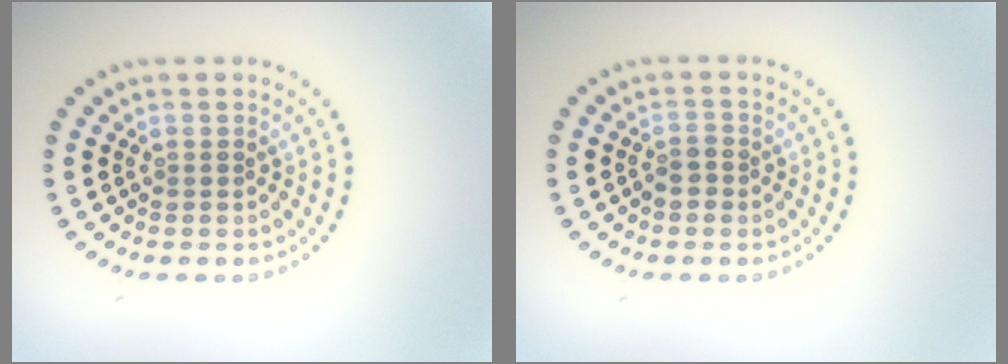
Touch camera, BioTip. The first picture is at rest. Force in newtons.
{"total": 1.5, "press": 1.3, "slide": 0.9}